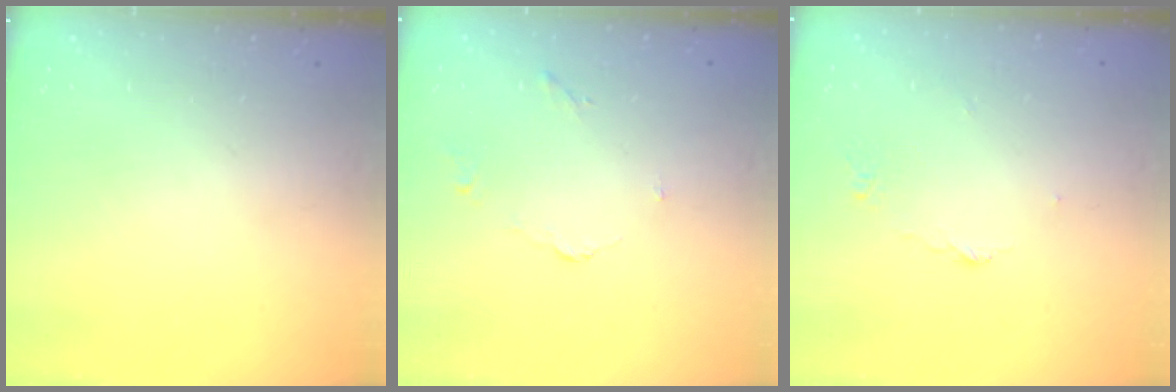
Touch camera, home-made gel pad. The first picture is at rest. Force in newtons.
{"total": 2.7, "press": 2.7, "slide": 0.5}
{"total": 3.4, "press": 3.4, "slide": 0.5}